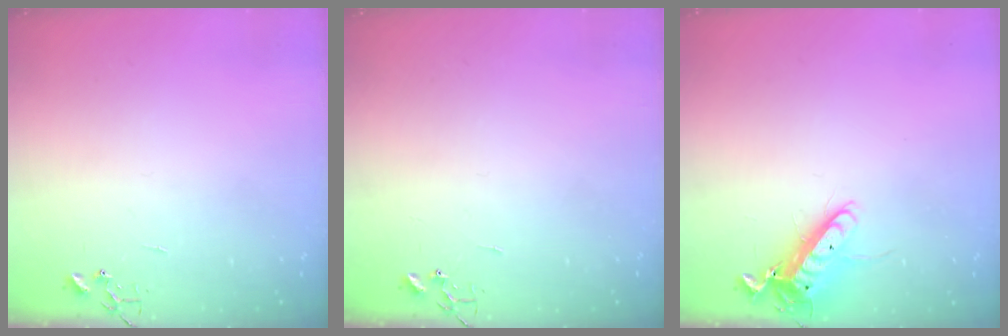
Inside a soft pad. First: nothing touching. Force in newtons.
{"total": 0.0}
{"total": 12.3, "press": 12.2, "slide": 1.7}